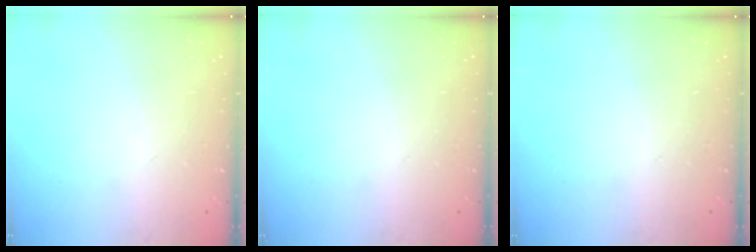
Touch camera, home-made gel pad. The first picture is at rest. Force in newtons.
{"total": 0.0}
{"total": 0.0}